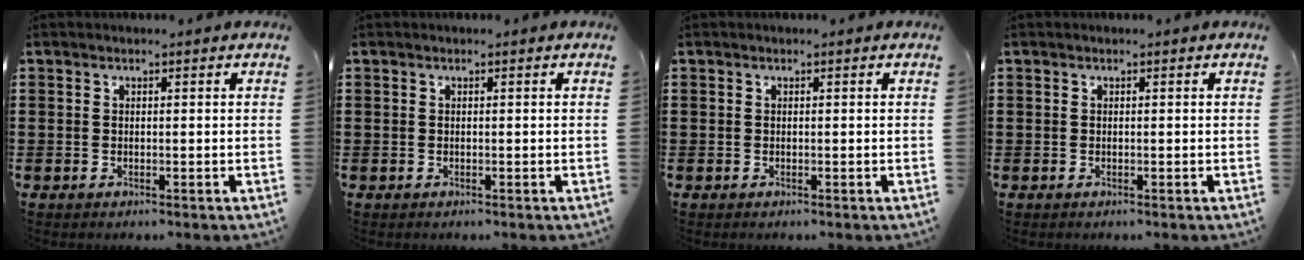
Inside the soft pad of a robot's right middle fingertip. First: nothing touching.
{"total": 0.0}
{"total": 0.0}
{"total": 0.0}